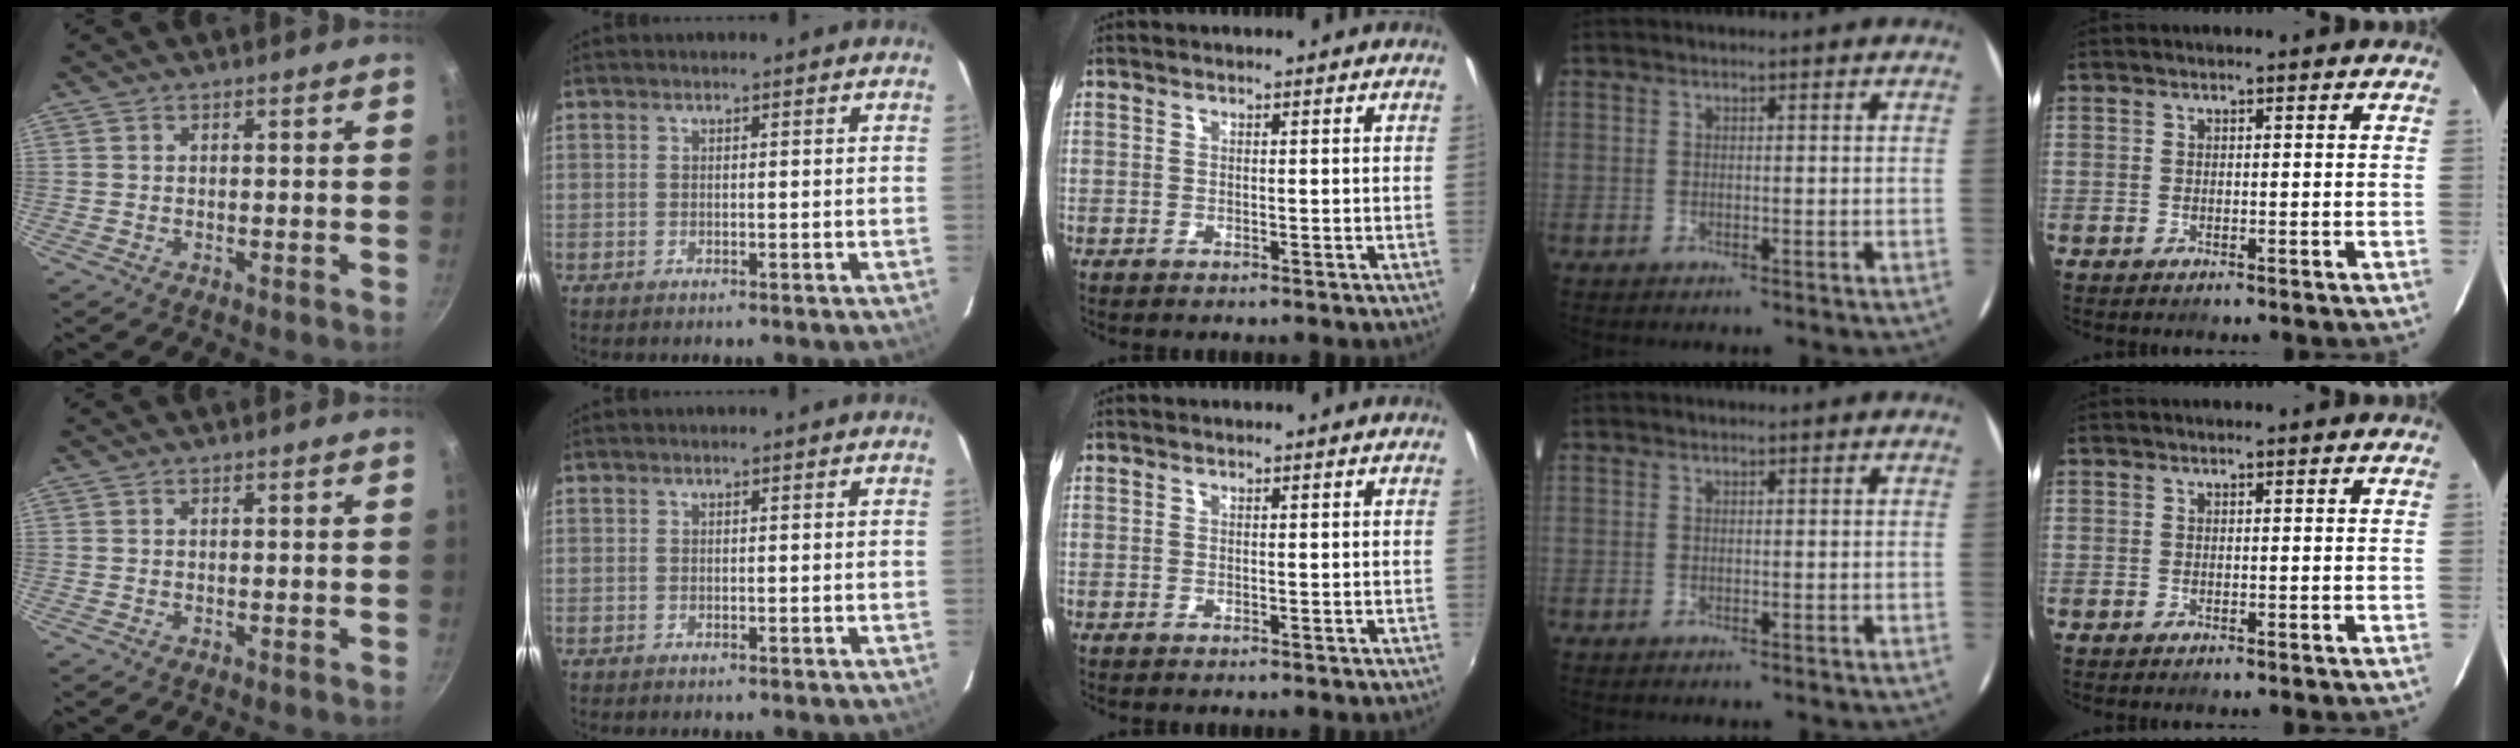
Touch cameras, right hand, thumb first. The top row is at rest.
{}